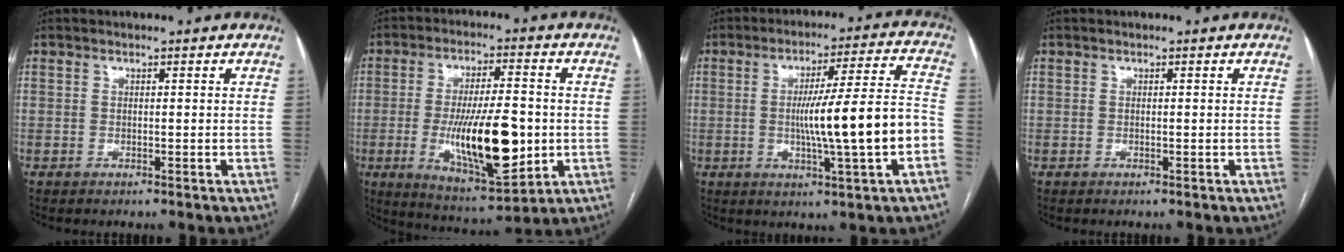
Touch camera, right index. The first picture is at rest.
{"total": 16.4, "force": [-2.6, 4.1, 15.7], "torque": [-0.278, -0.014, -0.032]}
{"total": 14.7, "force": [-2.8, -0.2, 14.4], "torque": [-0.229, 0.009, -0.044]}
{"total": 0.0}